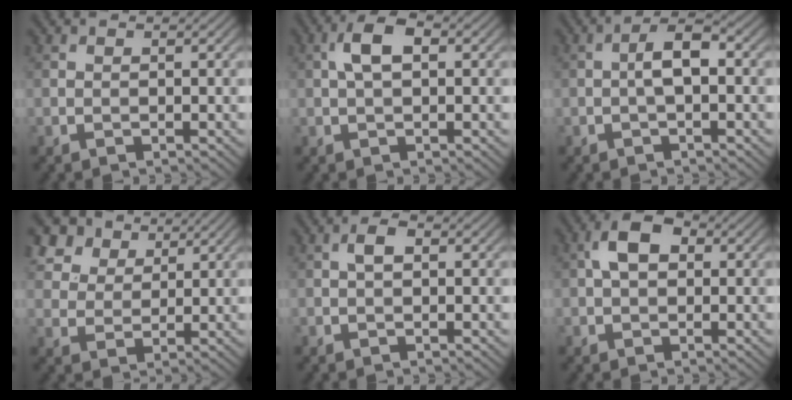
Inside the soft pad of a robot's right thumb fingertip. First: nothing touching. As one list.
[{"total": 4.1, "force": [0.7, 2.0, 3.5], "torque": [-0.076, 0.010, 0.008]}, {"total": 3.4, "force": [-0.3, 1.1, 3.2], "torque": [-0.058, 0.012, -0.011]}, {"total": 8.1, "force": [5.3, 5.1, 3.5], "torque": [-0.109, 0.001, 0.103]}, {"total": 1.8, "force": [0.2, 0.9, 1.6], "torque": [-0.030, 0.007, -0.001]}, {"total": 4.6, "force": [0.7, 2.9, 3.5], "torque": [-0.066, 0.010, 0.005]}]